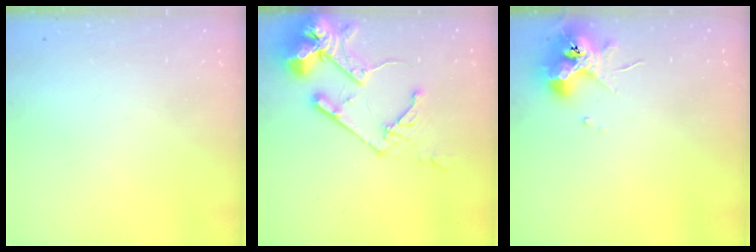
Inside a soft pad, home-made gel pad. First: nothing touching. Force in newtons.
{"total": 16.1, "press": 15.9, "slide": 2.2}
{"total": 9.8, "press": 9.7, "slide": 1.2}